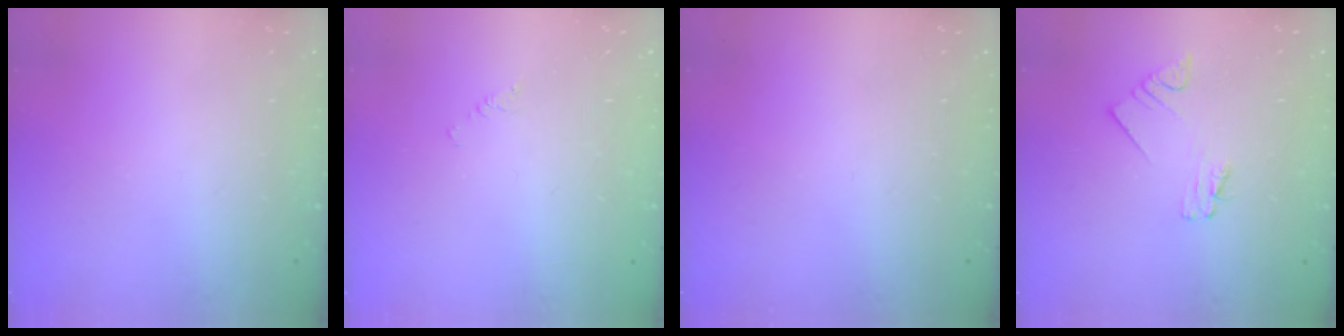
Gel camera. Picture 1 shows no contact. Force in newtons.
{"total": 1.2, "press": 1.2, "slide": 0.2}
{"total": 0.0}
{"total": 2.0, "press": 2.0, "slide": 0.3}